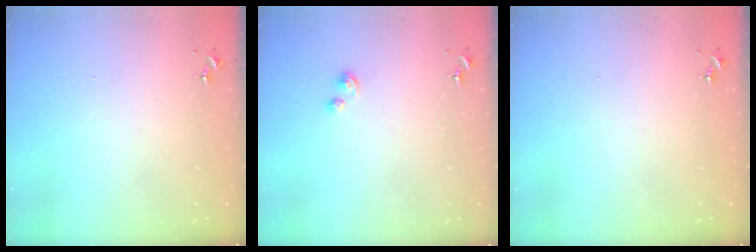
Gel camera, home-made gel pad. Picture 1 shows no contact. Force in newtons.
{"total": 2.5, "press": 2.5, "slide": 0.2}
{"total": 0.0}